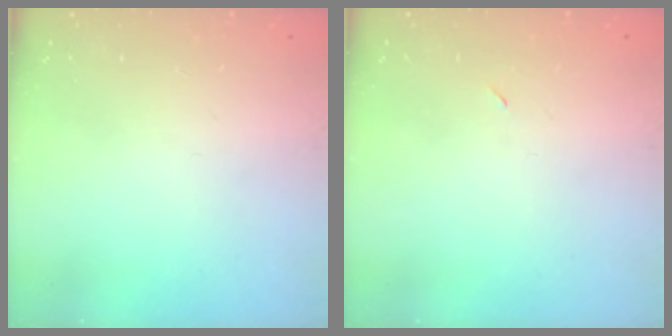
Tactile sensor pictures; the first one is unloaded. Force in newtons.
{"total": 2.3, "press": 2.0, "slide": 1.2}